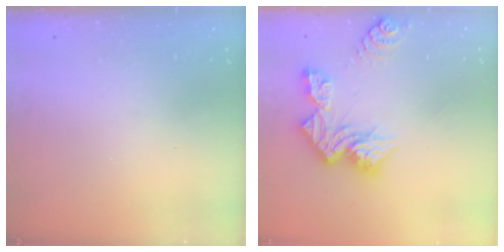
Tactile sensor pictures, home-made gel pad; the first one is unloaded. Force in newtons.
{"total": 12.6, "press": 12.6, "slide": 1.3}